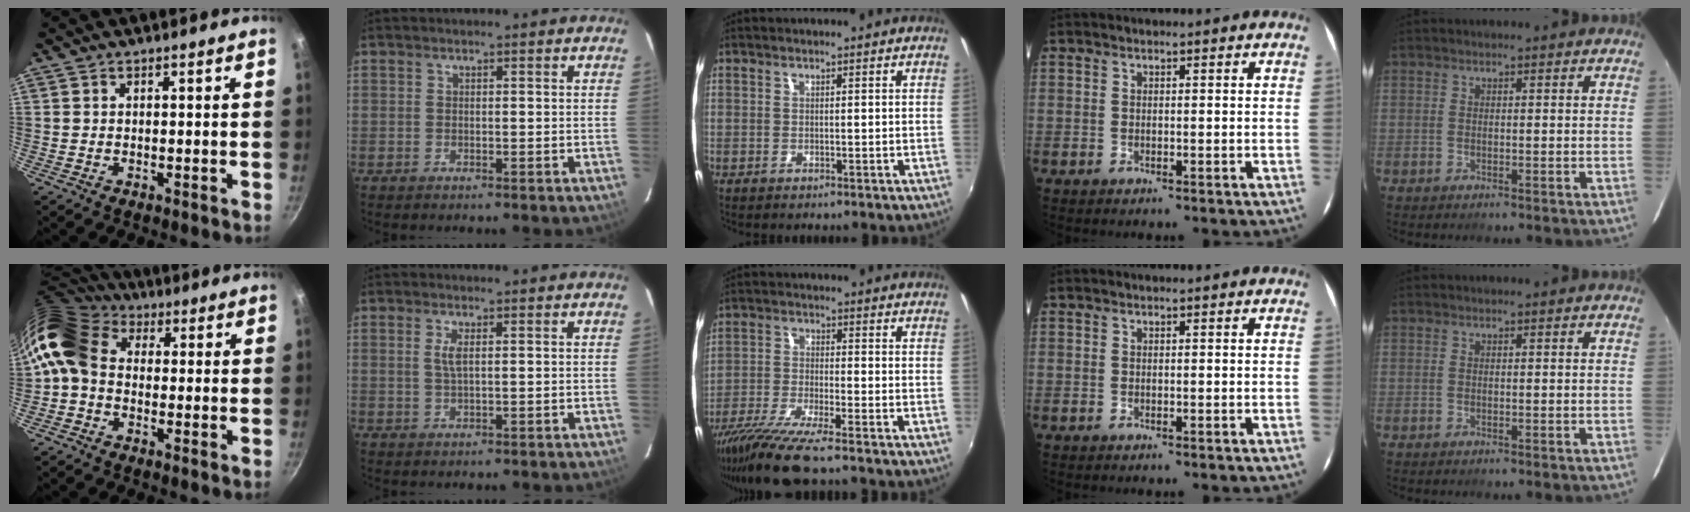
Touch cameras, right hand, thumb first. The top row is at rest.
{"thumb": {"total": 11.5, "force": [0.0, 8.9, 7.3], "torque": [-0.137, 0.032, -0.023]}, "index": {"total": 2.1, "force": [0.5, 0.5, 2.0], "torque": [-0.043, 0.000, 0.010]}, "middle": {"total": 10.7, "force": [-8.8, 0.0, 6.0], "torque": [-0.131, -0.038, -0.161]}}